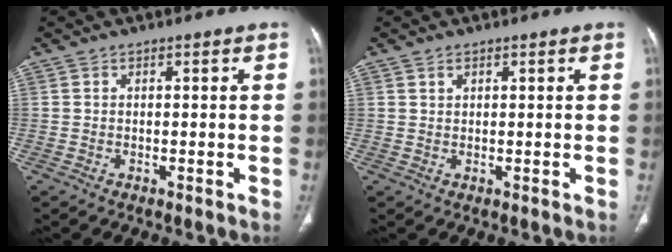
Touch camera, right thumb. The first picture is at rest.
{"total": 0.9, "force": [0.6, 0.5, 0.4], "torque": [-0.006, -0.003, 0.011]}